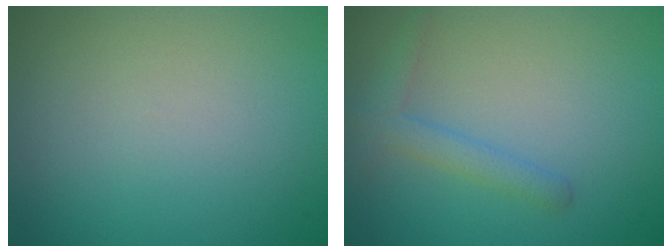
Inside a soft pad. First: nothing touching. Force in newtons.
{"total": 2.0, "press": 2.0, "slide": 0.2}